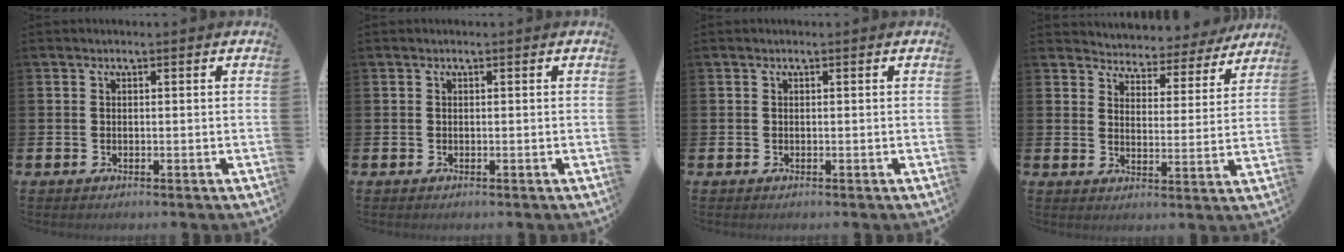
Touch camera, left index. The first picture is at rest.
{"total": 0.0}
{"total": 0.0}
{"total": 4.1, "force": [4.0, 1.1, -0.1], "torque": [-0.017, -0.039, 0.063]}